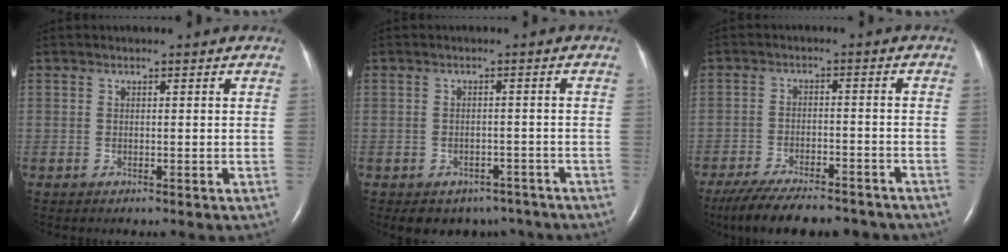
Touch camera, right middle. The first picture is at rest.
{"total": 6.5, "force": [-5.1, 3.9, 0.9], "torque": [0.000, 0.013, -0.058]}
{"total": 16.9, "force": [-14.4, 4.3, 7.7], "torque": [-0.148, -0.016, -0.205]}